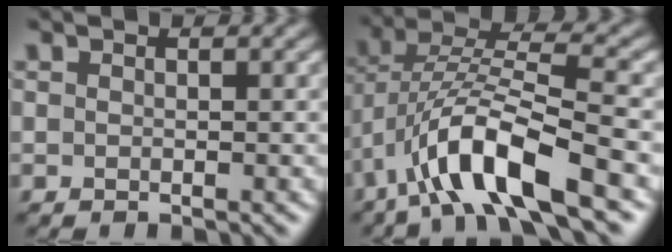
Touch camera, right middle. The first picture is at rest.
{"total": 9.9, "force": [-5.4, 2.8, 7.9], "torque": [-0.152, 0.011, -0.102]}